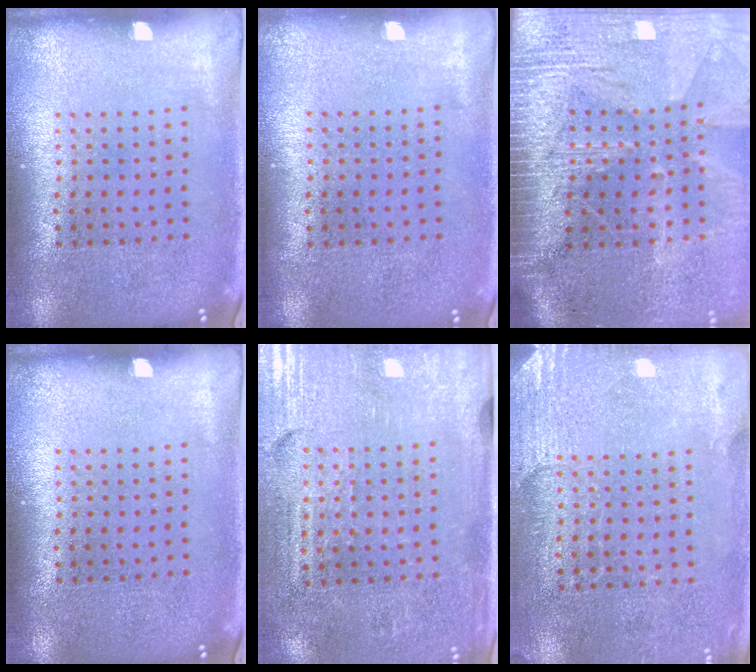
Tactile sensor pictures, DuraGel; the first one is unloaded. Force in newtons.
{"total": 0.0}
{"total": 3.8, "press": 3.3, "slide": 1.8}
{"total": 0.0}
{"total": 3.4, "press": 3.1, "slide": 1.4}
{"total": 2.7, "press": 2.4, "slide": 1.2}